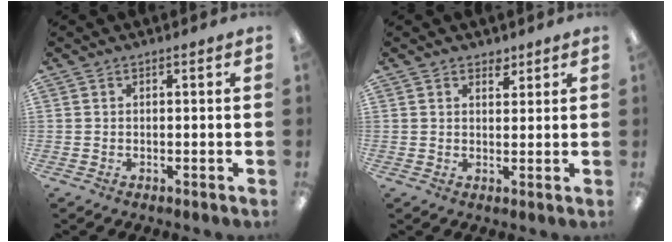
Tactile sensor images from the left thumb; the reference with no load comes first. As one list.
[{"total": 2.7, "force": [2.1, 1.6, 0.7], "torque": [0.008, -0.011, 0.034]}]